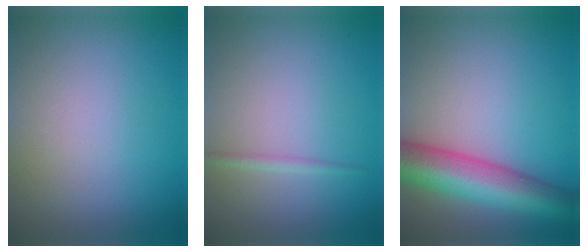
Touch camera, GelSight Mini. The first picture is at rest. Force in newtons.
{"total": 0.8, "press": 0.8, "slide": 0.1}
{"total": 9.1, "press": 9.1, "slide": 0.2}